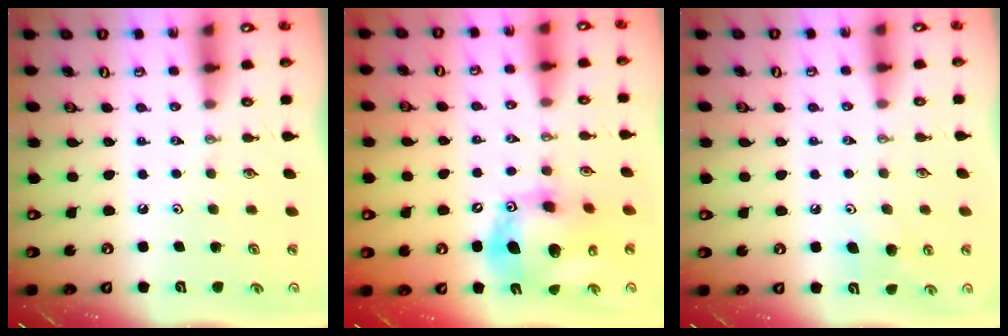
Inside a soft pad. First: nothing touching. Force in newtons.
{"total": 17.1, "press": 16.9, "slide": 2.8}
{"total": 7.2, "press": 7.1, "slide": 1.3}